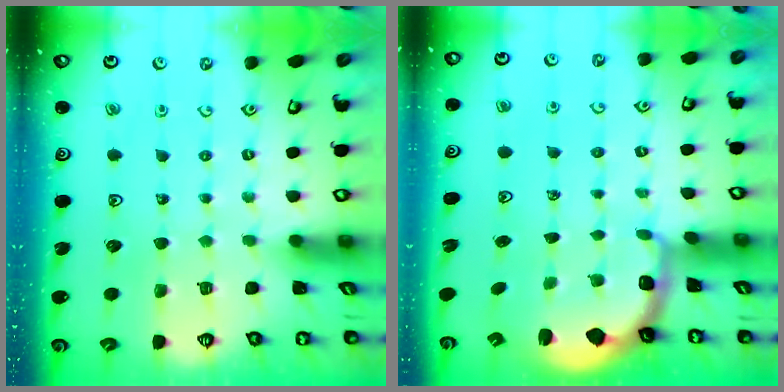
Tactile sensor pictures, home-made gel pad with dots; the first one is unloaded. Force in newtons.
{"total": 2.2, "press": 1.5, "slide": 1.6}